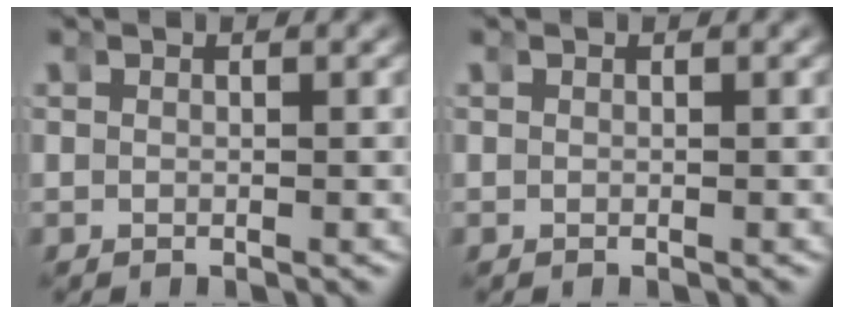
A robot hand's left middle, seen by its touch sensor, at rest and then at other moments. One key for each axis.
{"total": 0.0}